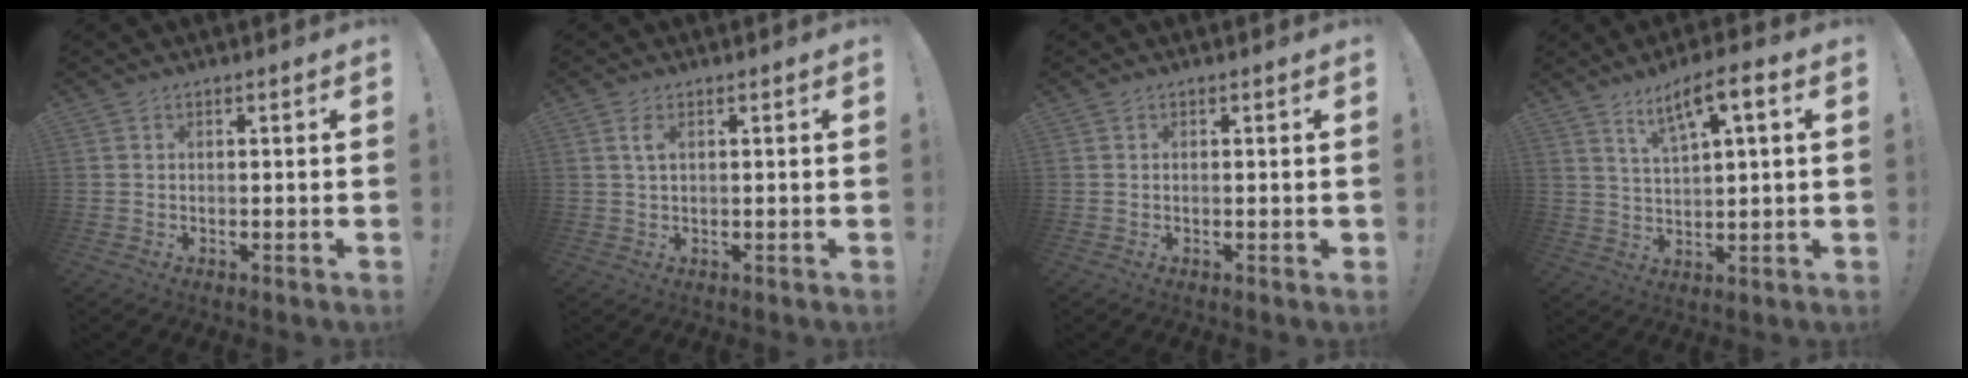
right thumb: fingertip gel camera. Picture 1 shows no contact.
{"total": 2.4, "force": [0.9, 0.8, 2.1], "torque": [-0.039, 0.000, 0.013]}
{"total": 0.6, "force": [0.0, 0.3, 0.5], "torque": [-0.010, 0.002, -0.001]}
{"total": 8.5, "force": [4.3, 1.8, 7.1], "torque": [-0.114, -0.017, 0.069]}